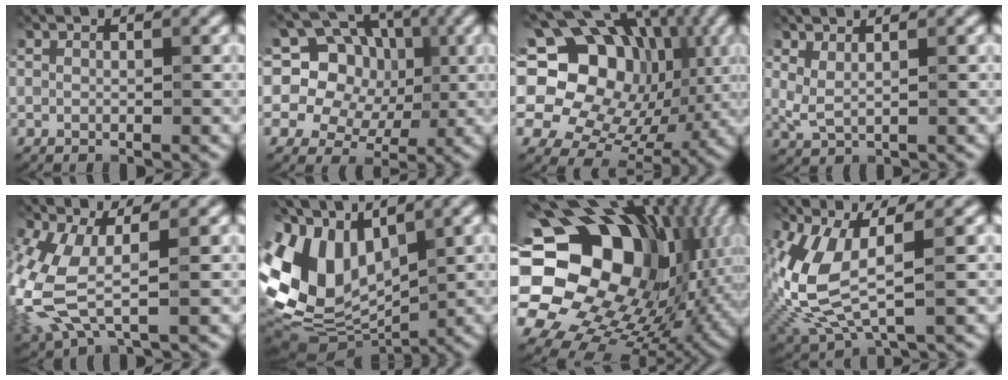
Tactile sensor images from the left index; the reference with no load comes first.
{"total": 16.9, "force": [6.0, 14.1, 7.2], "torque": [-0.147, 0.065, 0.081]}
{"total": 17.7, "force": [4.2, 14.5, 9.2], "torque": [-0.181, 0.037, 0.064]}
{"total": 1.6, "force": [1.0, 0.6, 1.2], "torque": [-0.031, -0.006, 0.023]}
{"total": 7.0, "force": [-0.2, 3.6, 6.0], "torque": [-0.168, -0.010, 0.001]}
{"total": 10.7, "force": [0.5, 7.1, 8.0], "torque": [-0.176, -0.006, 0.002]}
{"total": 22.7, "force": [2.6, 17.6, 14.1], "torque": [-0.268, 0.001, 0.031]}
{"total": 7.8, "force": [0.2, 3.6, 6.9], "torque": [-0.178, -0.011, 0.012]}